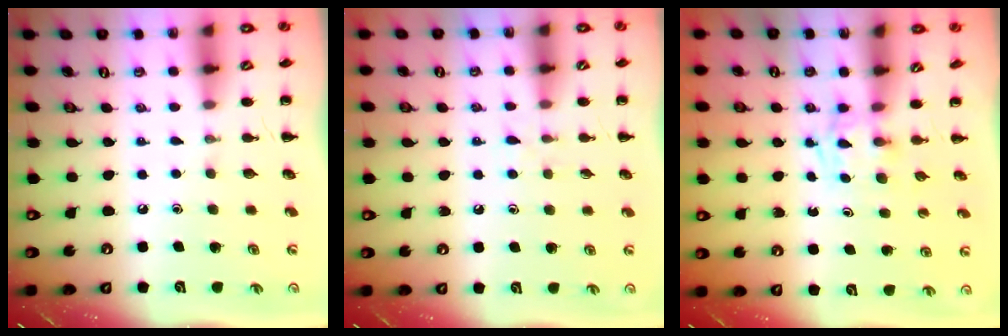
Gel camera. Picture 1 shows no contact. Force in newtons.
{"total": 4.5, "press": 4.1, "slide": 1.8}
{"total": 1.8, "press": 1.4, "slide": 1.1}